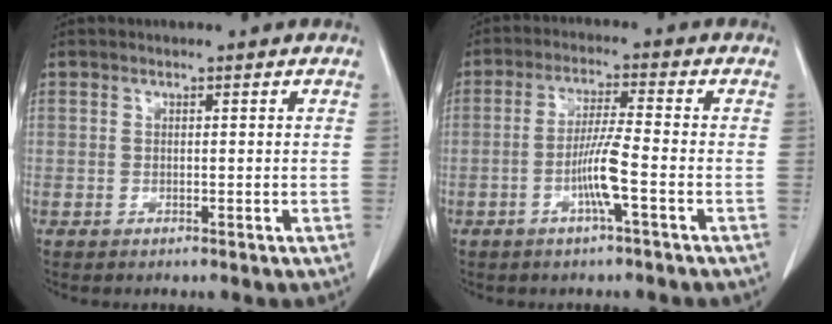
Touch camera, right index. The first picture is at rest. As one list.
[{"total": 5.9, "force": [-2.1, -0.4, 5.5], "torque": [-0.113, 0.000, -0.041]}]